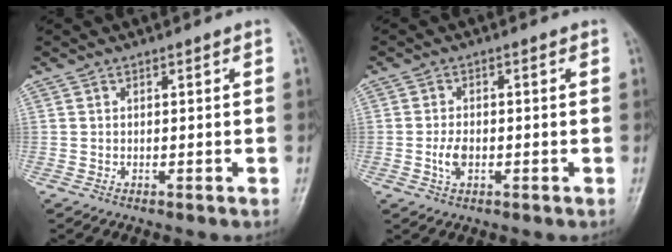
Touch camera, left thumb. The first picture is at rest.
{"total": 3.1, "force": [-0.8, 1.8, 2.4], "torque": [-0.047, 0.003, -0.016]}